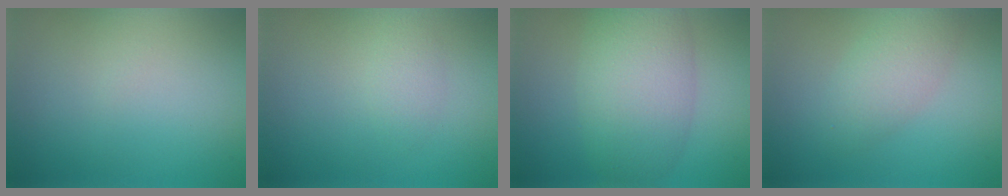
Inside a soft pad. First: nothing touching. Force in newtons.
{"total": 1.4, "press": 1.4, "slide": 0.0}
{"total": 7.1, "press": 7.1, "slide": 0.1}
{"total": 3.0, "press": 3.0, "slide": 0.1}